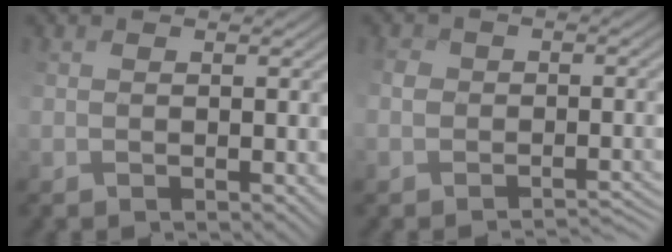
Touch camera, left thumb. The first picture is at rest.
{"total": 4.7, "force": [-3.4, 3.1, 1.2], "torque": [-0.007, 0.000, -0.033]}